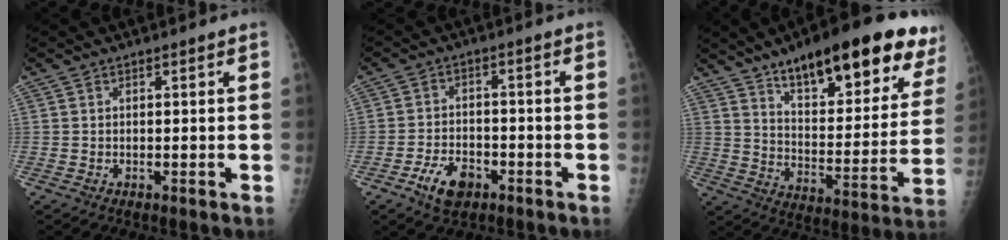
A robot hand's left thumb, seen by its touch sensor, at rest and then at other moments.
{"total": 6.7, "force": [-3.8, 3.9, 4.0], "torque": [-0.062, 0.020, -0.064]}
{"total": 27.1, "force": [17.2, 8.8, 19.0], "torque": [-0.225, -0.056, 0.252]}